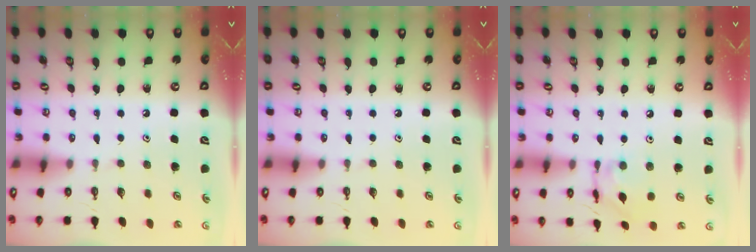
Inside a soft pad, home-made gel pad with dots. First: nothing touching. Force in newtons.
{"total": 0.0}
{"total": 8.0, "press": 8.0, "slide": 0.3}